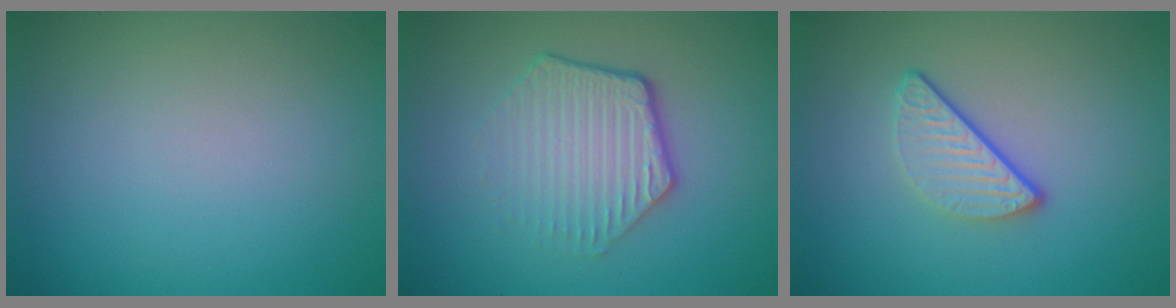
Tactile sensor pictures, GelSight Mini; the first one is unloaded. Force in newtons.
{"total": 4.5, "press": 3.2, "slide": 3.1}
{"total": 3.0, "press": 2.3, "slide": 1.9}